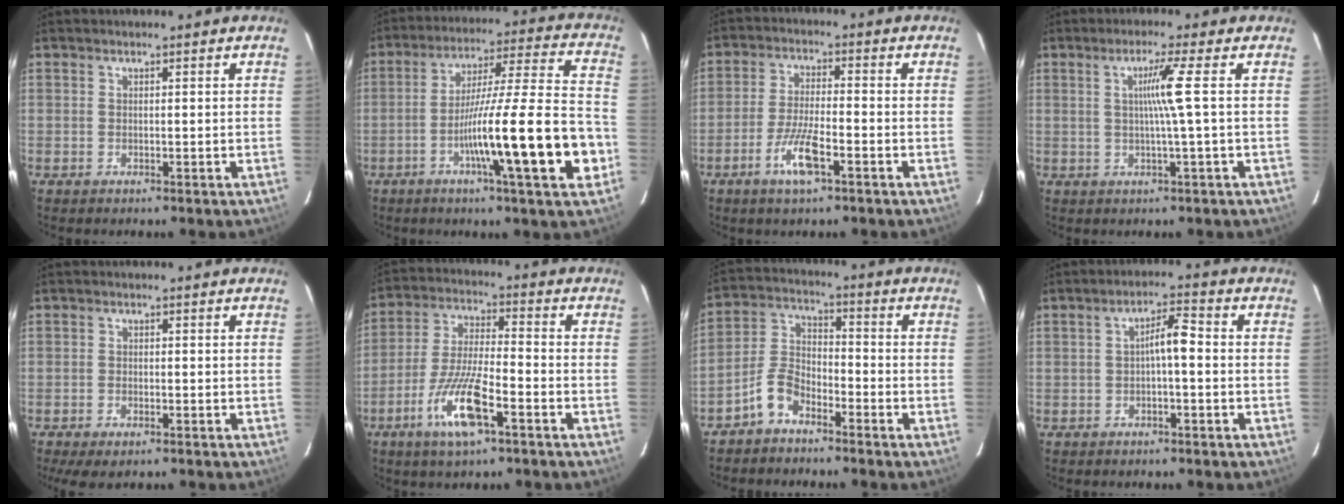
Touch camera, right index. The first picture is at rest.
{"total": 19.6, "force": [-6.5, -0.1, 18.5], "torque": [-0.277, -0.004, -0.105]}
{"total": 7.2, "force": [-3.6, 1.2, 6.1], "torque": [-0.122, -0.006, -0.066]}
{"total": 4.9, "force": [0.6, -1.6, 4.6], "torque": [-0.088, -0.003, 0.012]}
{"total": 4.4, "force": [-2.8, 1.7, 2.9], "torque": [-0.057, -0.009, -0.043]}
{"total": 11.6, "force": [-5.7, 2.1, 9.9], "torque": [-0.202, -0.011, -0.107]}
{"total": 6.4, "force": [-4.4, 3.2, 3.4], "torque": [-0.086, 0.012, -0.095]}
{"total": 4.5, "force": [-0.3, 0.9, 4.3], "torque": [-0.073, 0.019, -0.004]}